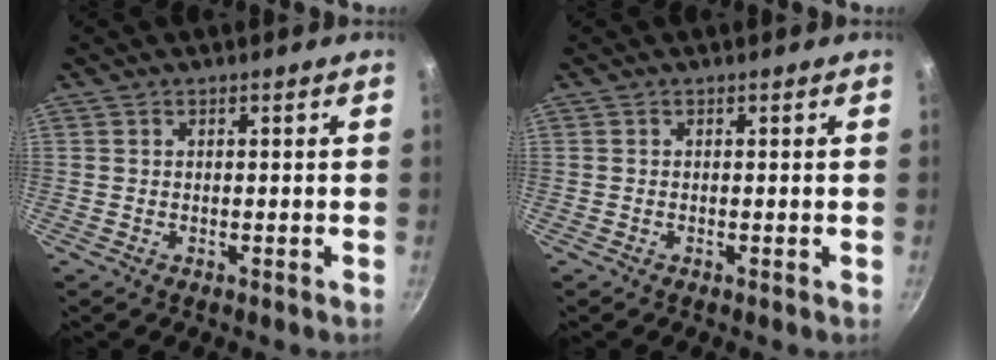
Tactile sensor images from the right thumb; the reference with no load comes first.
{"total": 0.0}